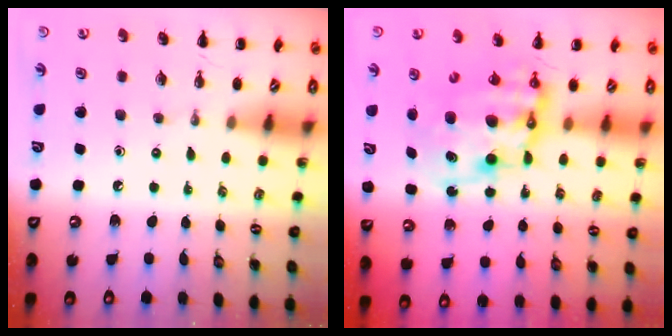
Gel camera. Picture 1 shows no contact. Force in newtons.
{"total": 11.0, "press": 10.5, "slide": 3.1}